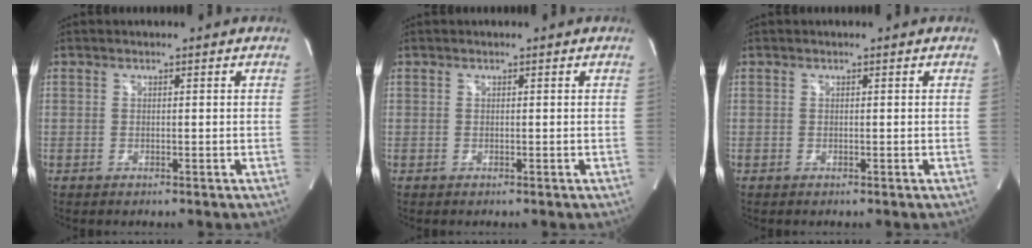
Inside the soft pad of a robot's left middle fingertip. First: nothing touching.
{"total": 0.0}
{"total": 0.0}